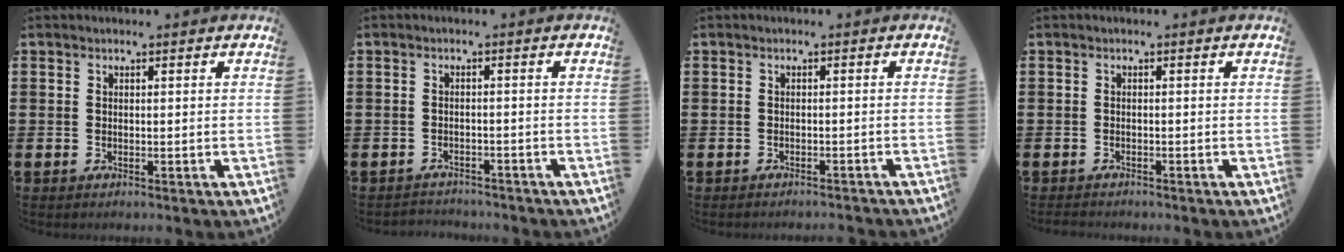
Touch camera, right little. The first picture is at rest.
{"total": 1.5, "force": [-1.5, 0.1, -0.2], "torque": [-0.001, 0.004, -0.034]}
{"total": 0.8, "force": [-0.8, -0.1, 0.0], "torque": [-0.001, 0.000, -0.017]}
{"total": 0.6, "force": [-0.6, 0.1, 0.0], "torque": [-0.001, -0.001, -0.012]}